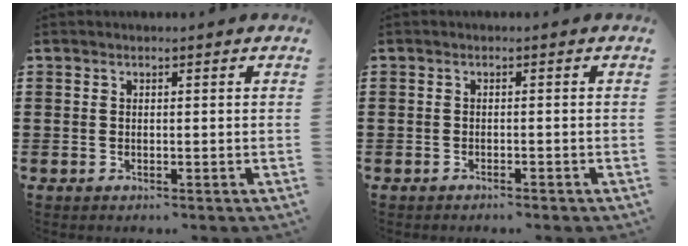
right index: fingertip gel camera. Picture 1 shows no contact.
{"total": 0.7, "force": [-0.6, 0.0, 0.3], "torque": [-0.008, -0.002, -0.012]}